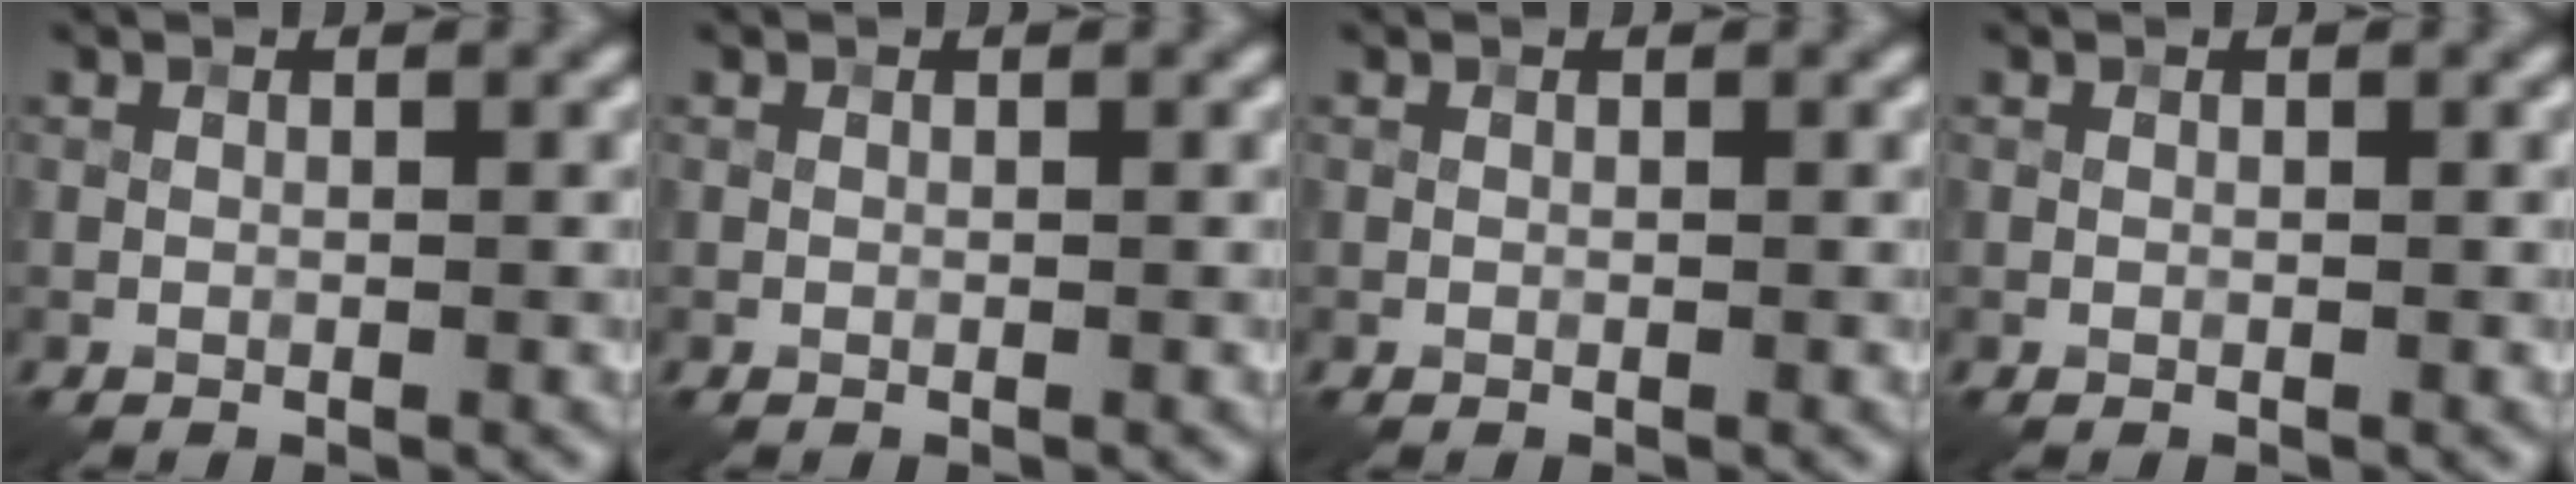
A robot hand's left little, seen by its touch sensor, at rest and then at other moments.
{"total": 0.0}
{"total": 0.0}
{"total": 0.0}